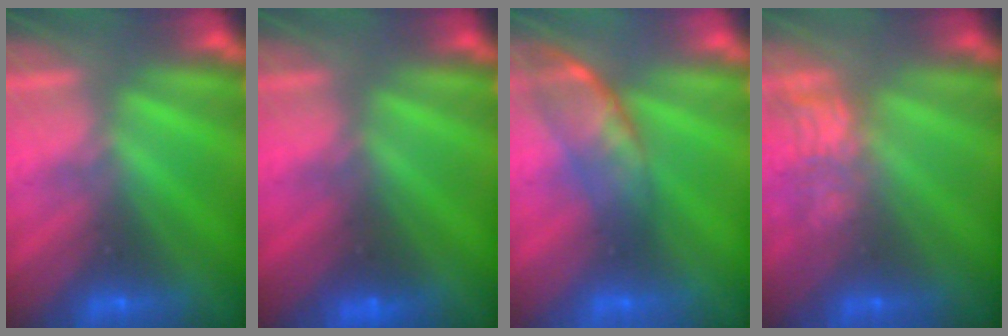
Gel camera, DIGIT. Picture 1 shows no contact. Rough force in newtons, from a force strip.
{"total": 2.4}
{"total": 2.6}
{"total": 4.9}